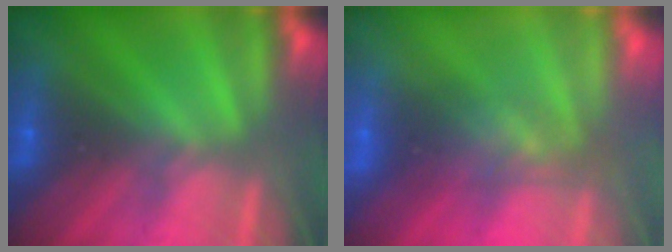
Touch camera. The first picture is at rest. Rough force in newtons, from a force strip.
{"total": 2.7}